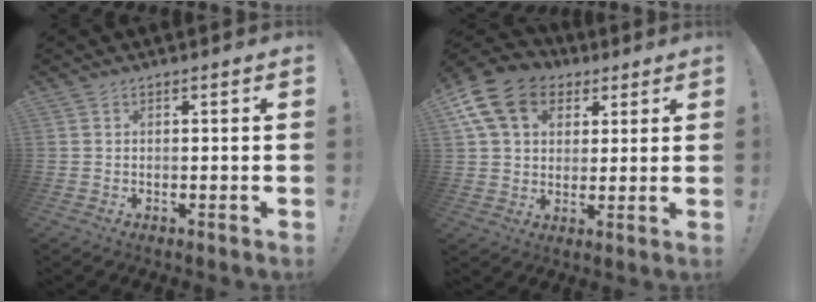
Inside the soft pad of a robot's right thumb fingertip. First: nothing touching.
{"total": 15.9, "force": [6.4, 11.7, 8.5], "torque": [-0.129, -0.018, 0.126]}